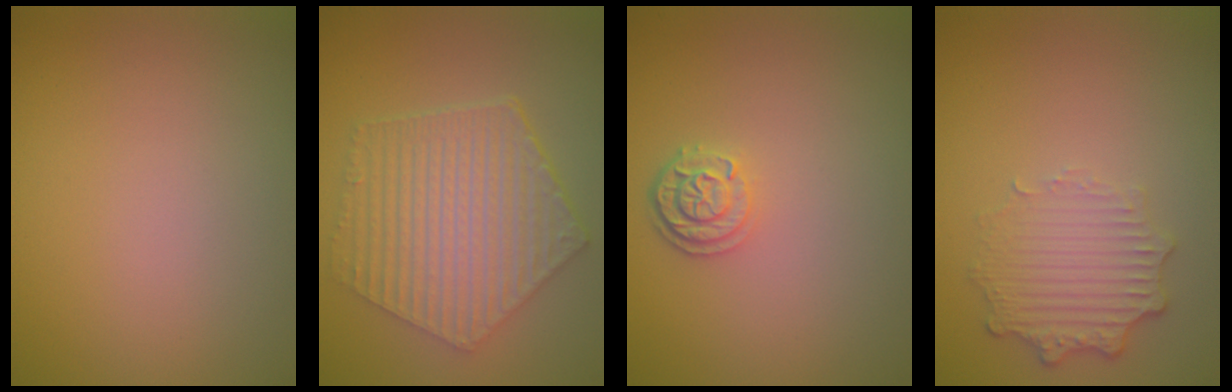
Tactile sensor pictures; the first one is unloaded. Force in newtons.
{"total": 6.8, "press": 4.9, "slide": 4.7}
{"total": 2.4, "press": 2.1, "slide": 1.2}
{"total": 3.5, "press": 2.8, "slide": 2.1}